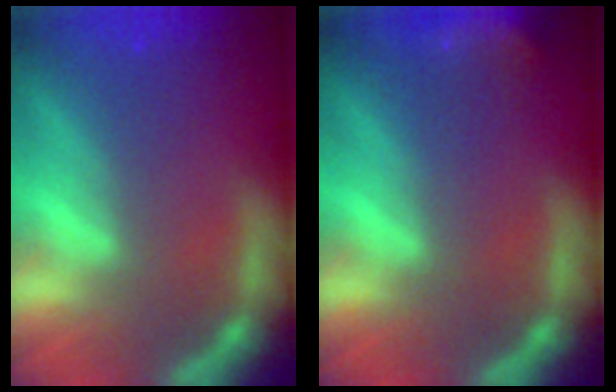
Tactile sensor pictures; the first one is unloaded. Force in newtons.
{"total": 6.5}